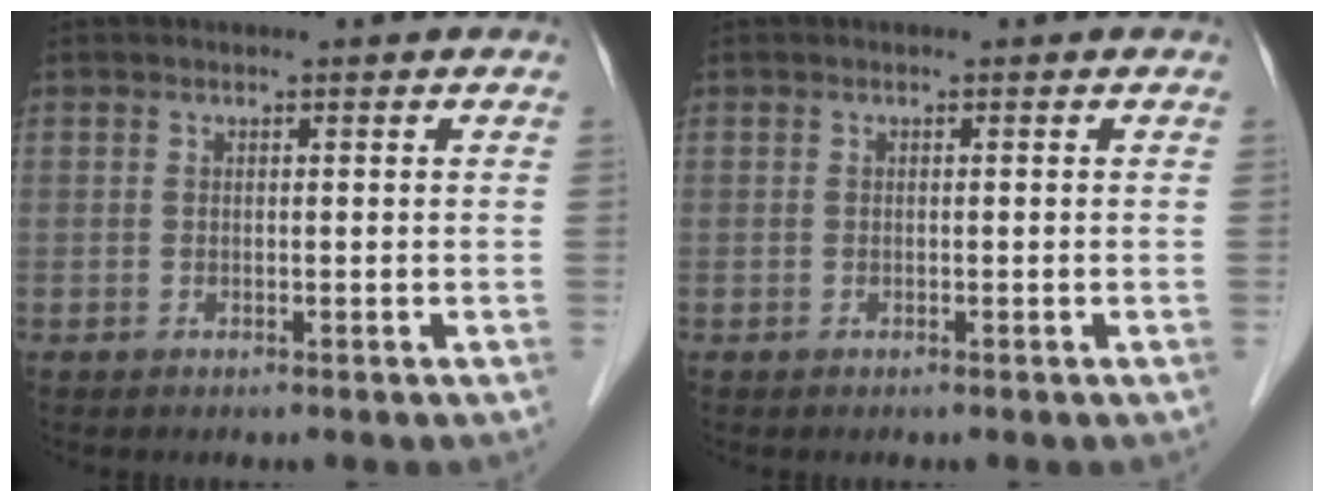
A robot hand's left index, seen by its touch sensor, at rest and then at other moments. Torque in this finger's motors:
{"motor_torque": [0.00, 0.00, 0.00, 0.00]}